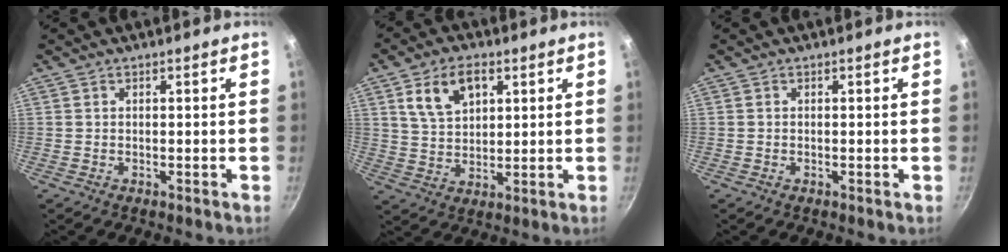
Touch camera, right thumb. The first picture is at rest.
{"total": 9.6, "force": [4.1, 5.9, 6.4], "torque": [-0.101, -0.008, 0.077]}
{"total": 0.0}